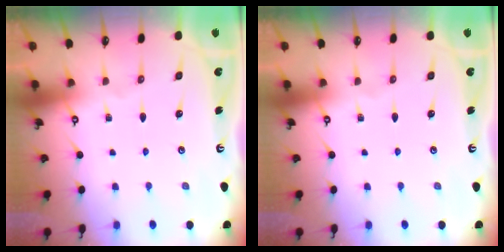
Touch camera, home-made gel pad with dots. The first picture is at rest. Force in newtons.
{"total": 0.0}